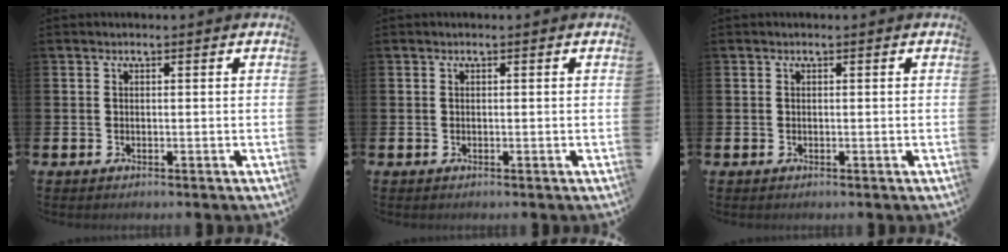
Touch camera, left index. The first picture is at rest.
{"total": 0.0}
{"total": 0.0}